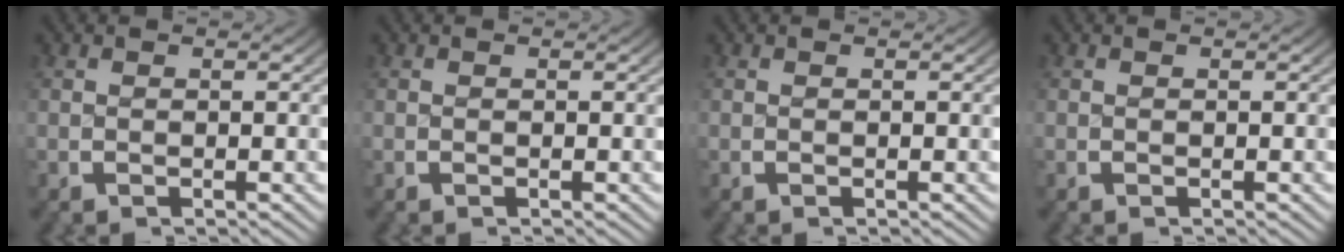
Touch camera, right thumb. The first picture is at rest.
{"total": 0.0}
{"total": 0.0}
{"total": 0.0}